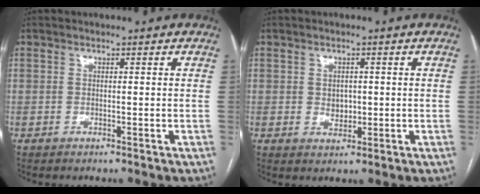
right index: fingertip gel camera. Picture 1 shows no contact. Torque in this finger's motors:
{"motor_torque": [0.22, 0.03, 0.03, 0.00]}